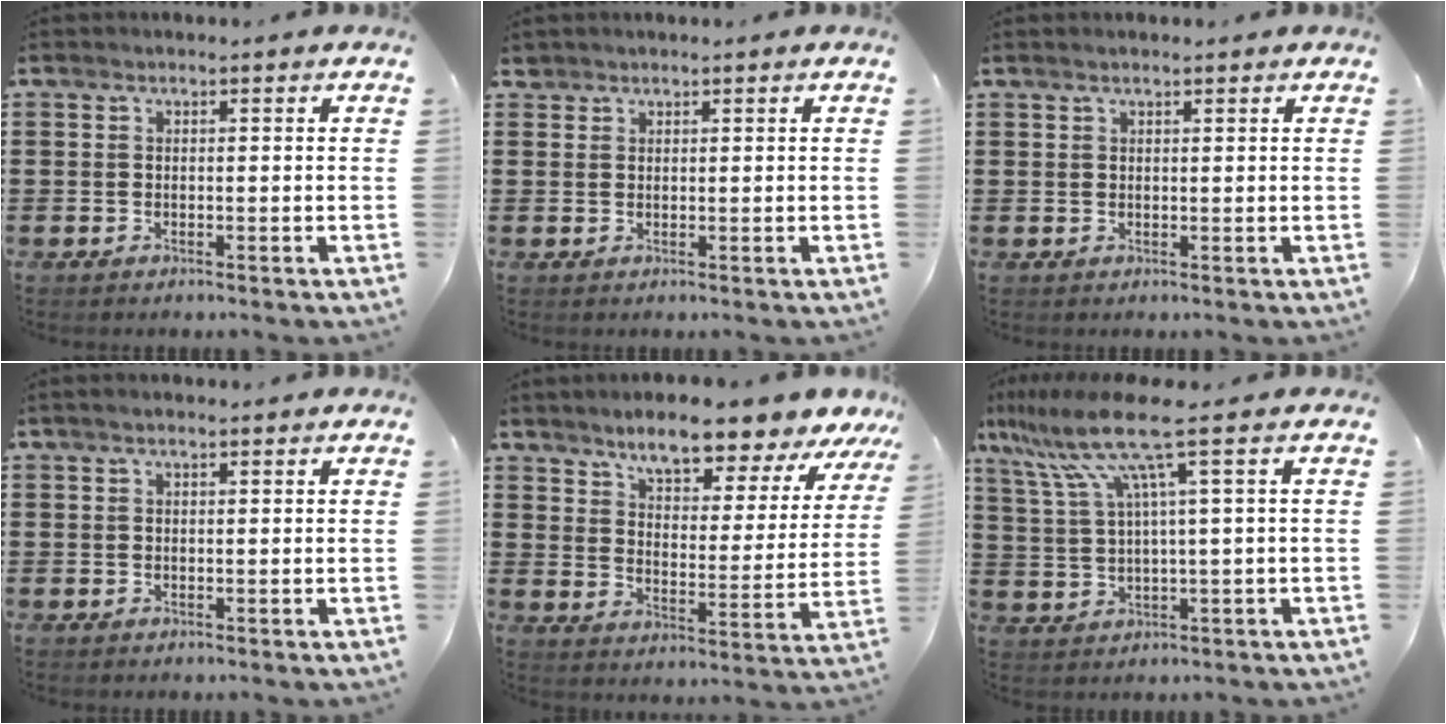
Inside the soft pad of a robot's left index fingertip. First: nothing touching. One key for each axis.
{"total": 1.4, "fx": 1.2, "fy": 0.7, "fz": 0.2, "tx": -0.008, "ty": 0.002, "tz": 0.024}
{"total": 1.0, "fx": 0.8, "fy": 0.2, "fz": 0.6, "tx": -0.012, "ty": 0.002, "tz": 0.015}
{"total": 1.3, "fx": 0.8, "fy": 0.3, "fz": 0.9, "tx": -0.019, "ty": 0.002, "tz": 0.015}
{"total": 8.4, "fx": 7.6, "fy": 1.1, "fz": 3.3, "tx": -0.081, "ty": -0.044, "tz": 0.130}
{"total": 10.7, "fx": 5.3, "fy": 0.5, "fz": 9.3, "tx": -0.224, "ty": -0.023, "tz": 0.078}